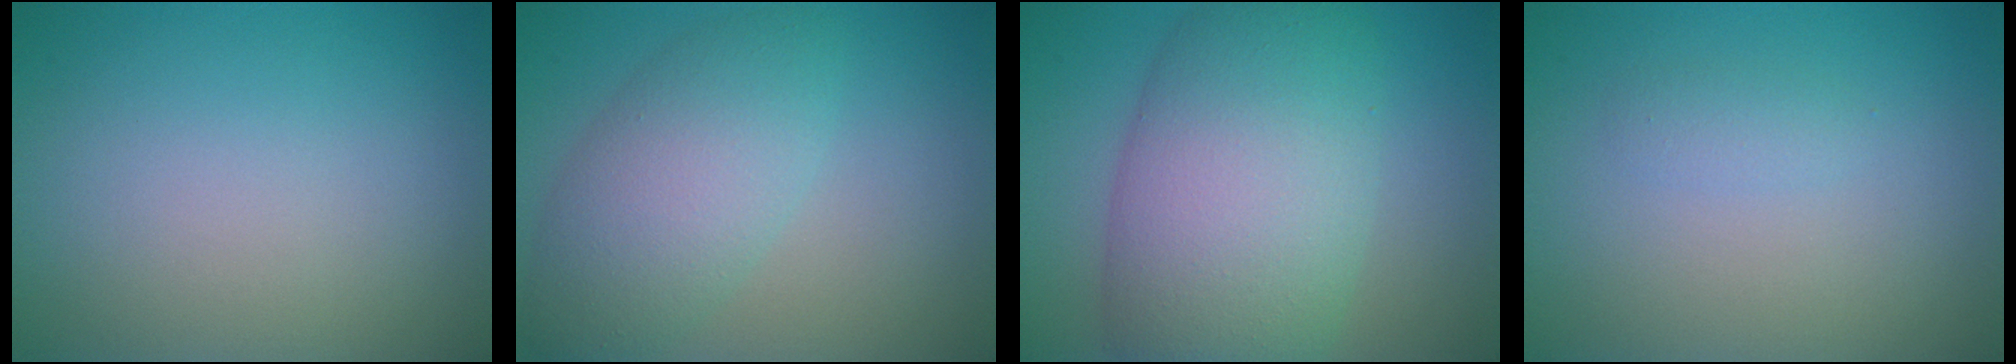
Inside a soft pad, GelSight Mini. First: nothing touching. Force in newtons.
{"total": 5.3, "press": 5.3, "slide": 0.1}
{"total": 11.3, "press": 11.3, "slide": 0.3}
{"total": 1.0, "press": 1.0, "slide": 0.1}